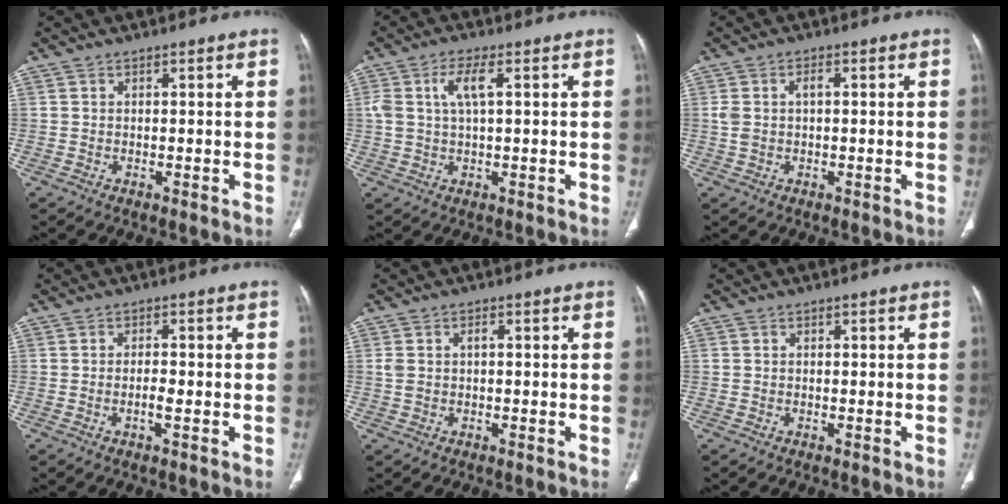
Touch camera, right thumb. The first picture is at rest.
{"total": 5.4, "force": [1.4, 1.9, 4.8], "torque": [-0.113, 0.011, 0.032]}
{"total": 3.3, "force": [0.3, 1.8, 2.7], "torque": [-0.072, 0.014, 0.008]}
{"total": 2.1, "force": [-0.6, 0.6, 1.9], "torque": [-0.037, 0.002, -0.010]}
{"total": 2.3, "force": [0.2, 1.3, 1.9], "torque": [-0.053, 0.012, 0.004]}
{"total": 0.0}